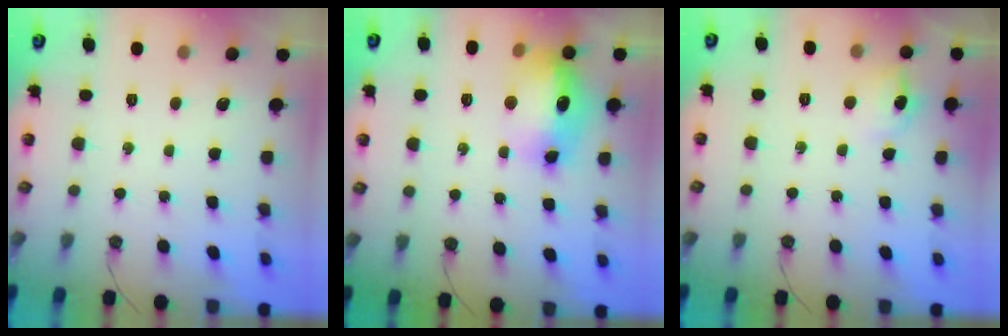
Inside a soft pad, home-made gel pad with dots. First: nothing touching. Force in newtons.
{"total": 14.6, "press": 14.5, "slide": 1.6}
{"total": 6.6, "press": 6.5, "slide": 1.2}